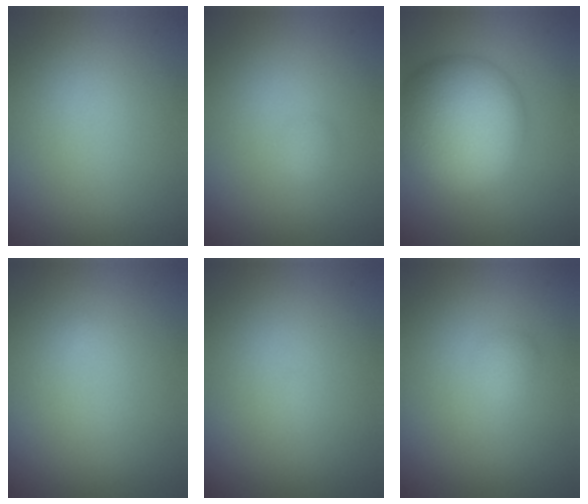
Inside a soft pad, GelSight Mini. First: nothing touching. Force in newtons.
{"total": 0.6, "press": 0.6, "slide": 0.1}
{"total": 11.3, "press": 11.3, "slide": 0.4}
{"total": 0.0}
{"total": 0.0}
{"total": 0.9, "press": 0.9, "slide": 0.0}